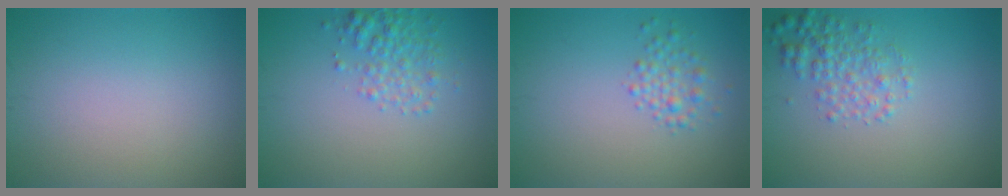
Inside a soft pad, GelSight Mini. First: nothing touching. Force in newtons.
{"total": 2.5, "press": 2.5, "slide": 0.1}
{"total": 1.9, "press": 1.9, "slide": 0.1}
{"total": 2.9, "press": 2.9, "slide": 0.1}